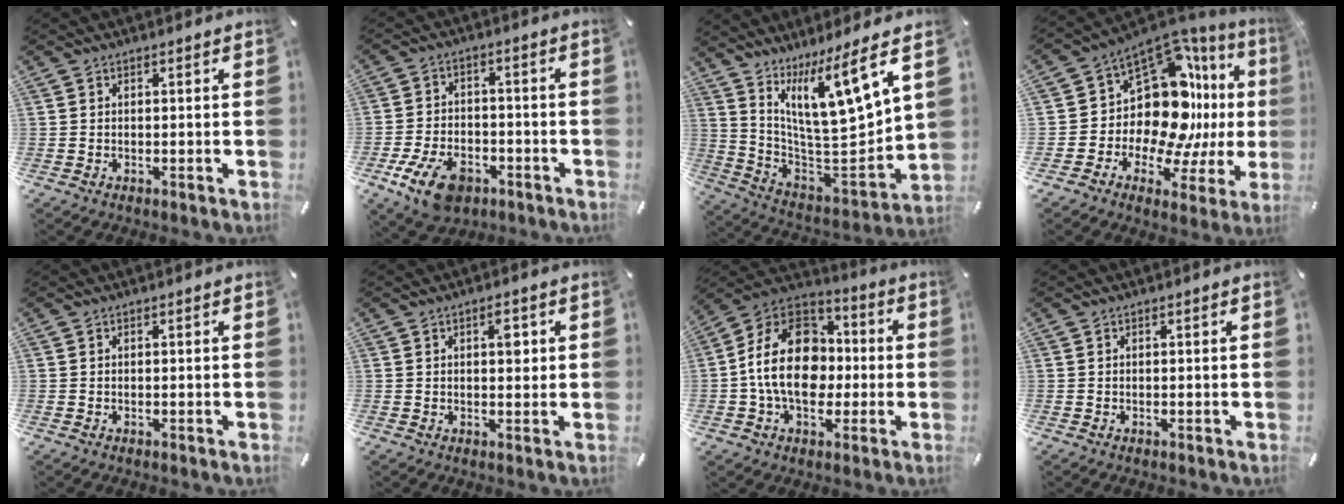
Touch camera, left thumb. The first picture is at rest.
{"total": 10.7, "force": [-5.5, 6.7, 6.2], "torque": [-0.125, 0.028, -0.096]}
{"total": 14.3, "force": [10.3, 3.0, 9.4], "torque": [-0.146, -0.108, 0.166]}
{"total": 15.9, "force": [3.5, 11.4, 10.5], "torque": [-0.184, -0.082, 0.062]}
{"total": 0.0}
{"total": 3.5, "force": [1.0, 1.8, 2.8], "torque": [-0.028, -0.006, 0.008]}
{"total": 19.9, "force": [-2.2, 14.8, 13.1], "torque": [-0.258, 0.028, -0.041]}
{"total": 0.0}